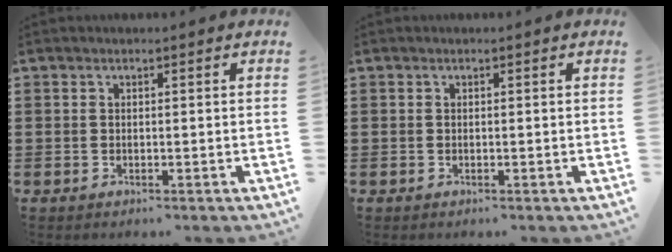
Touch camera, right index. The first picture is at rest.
{"total": 0.0}